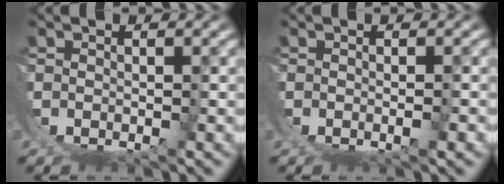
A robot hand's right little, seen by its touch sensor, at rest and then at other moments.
{"total": 0.8, "force": [-0.2, -0.4, 0.7], "torque": [-0.017, -0.002, -0.001]}